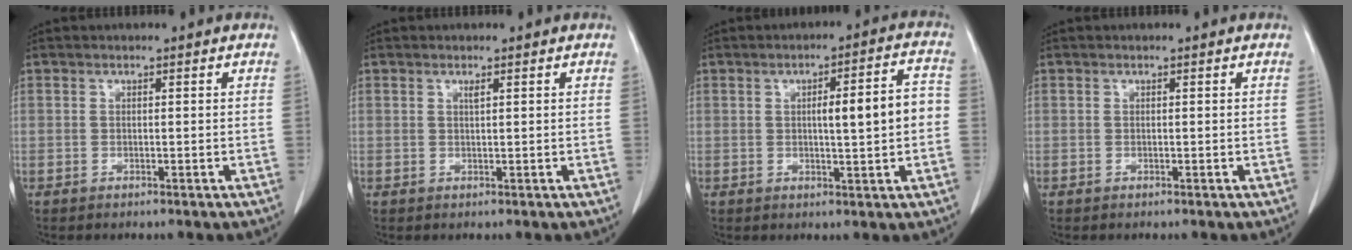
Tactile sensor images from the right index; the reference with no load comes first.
{"total": 0.6, "force": [0.3, 0.0, 0.5], "torque": [-0.012, -0.001, 0.007]}
{"total": 7.8, "force": [0.0, 1.0, 7.7], "torque": [-0.109, 0.019, 0.001]}
{"total": 0.0}